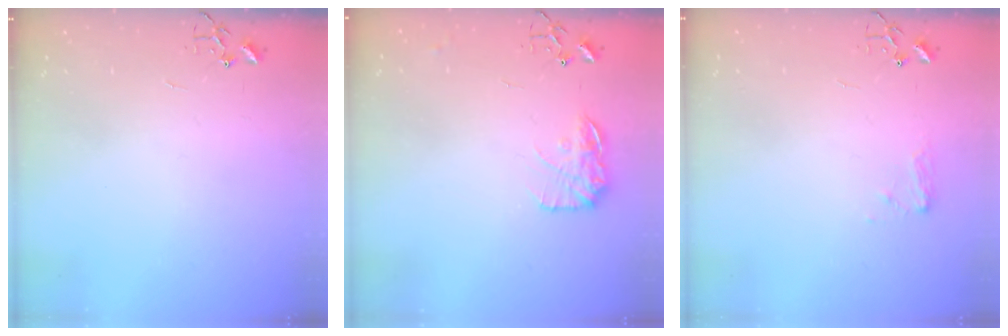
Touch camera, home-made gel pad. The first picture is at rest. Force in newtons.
{"total": 12.1, "press": 12.1, "slide": 0.5}
{"total": 7.2, "press": 7.2, "slide": 0.5}